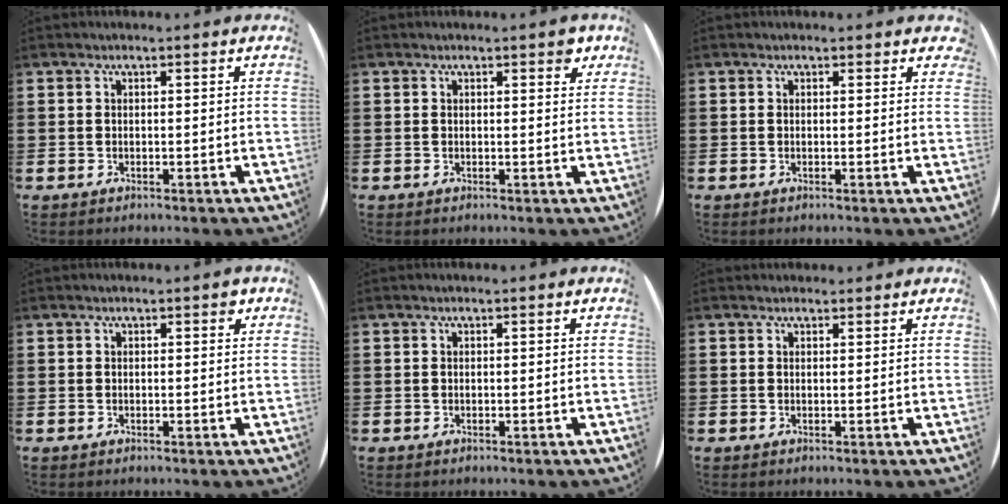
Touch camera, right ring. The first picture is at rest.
{"total": 1.5, "force": [1.0, 0.6, 0.9], "torque": [-0.010, 0.003, 0.016]}
{"total": 0.6, "force": [0.4, 0.5, 0.1], "torque": [-0.003, 0.007, 0.006]}
{"total": 0.9, "force": [0.4, 0.4, 0.7], "torque": [-0.013, 0.006, 0.006]}
{"total": 0.0}
{"total": 0.6, "force": [0.5, 0.1, -0.2], "torque": [0.002, 0.005, 0.010]}